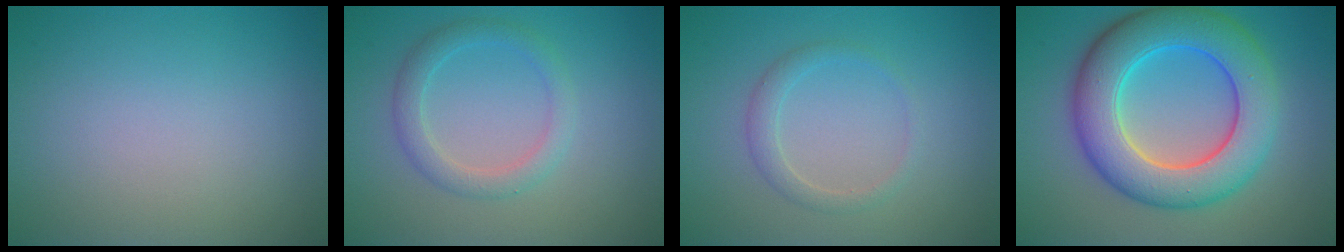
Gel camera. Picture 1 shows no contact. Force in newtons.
{"total": 2.5, "press": 2.5, "slide": 0.1}
{"total": 1.7, "press": 1.7, "slide": 0.2}
{"total": 9.6, "press": 9.6, "slide": 0.4}